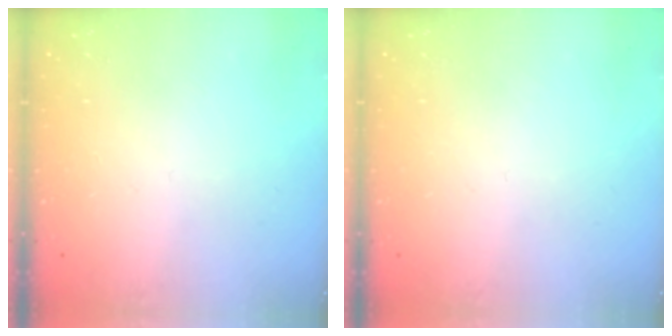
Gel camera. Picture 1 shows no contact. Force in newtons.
{"total": 0.0}